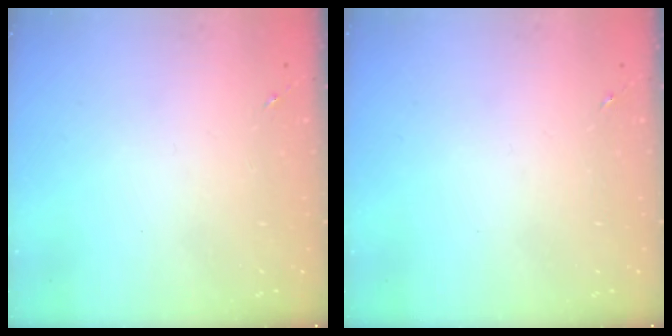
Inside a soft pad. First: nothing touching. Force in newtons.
{"total": 0.0}